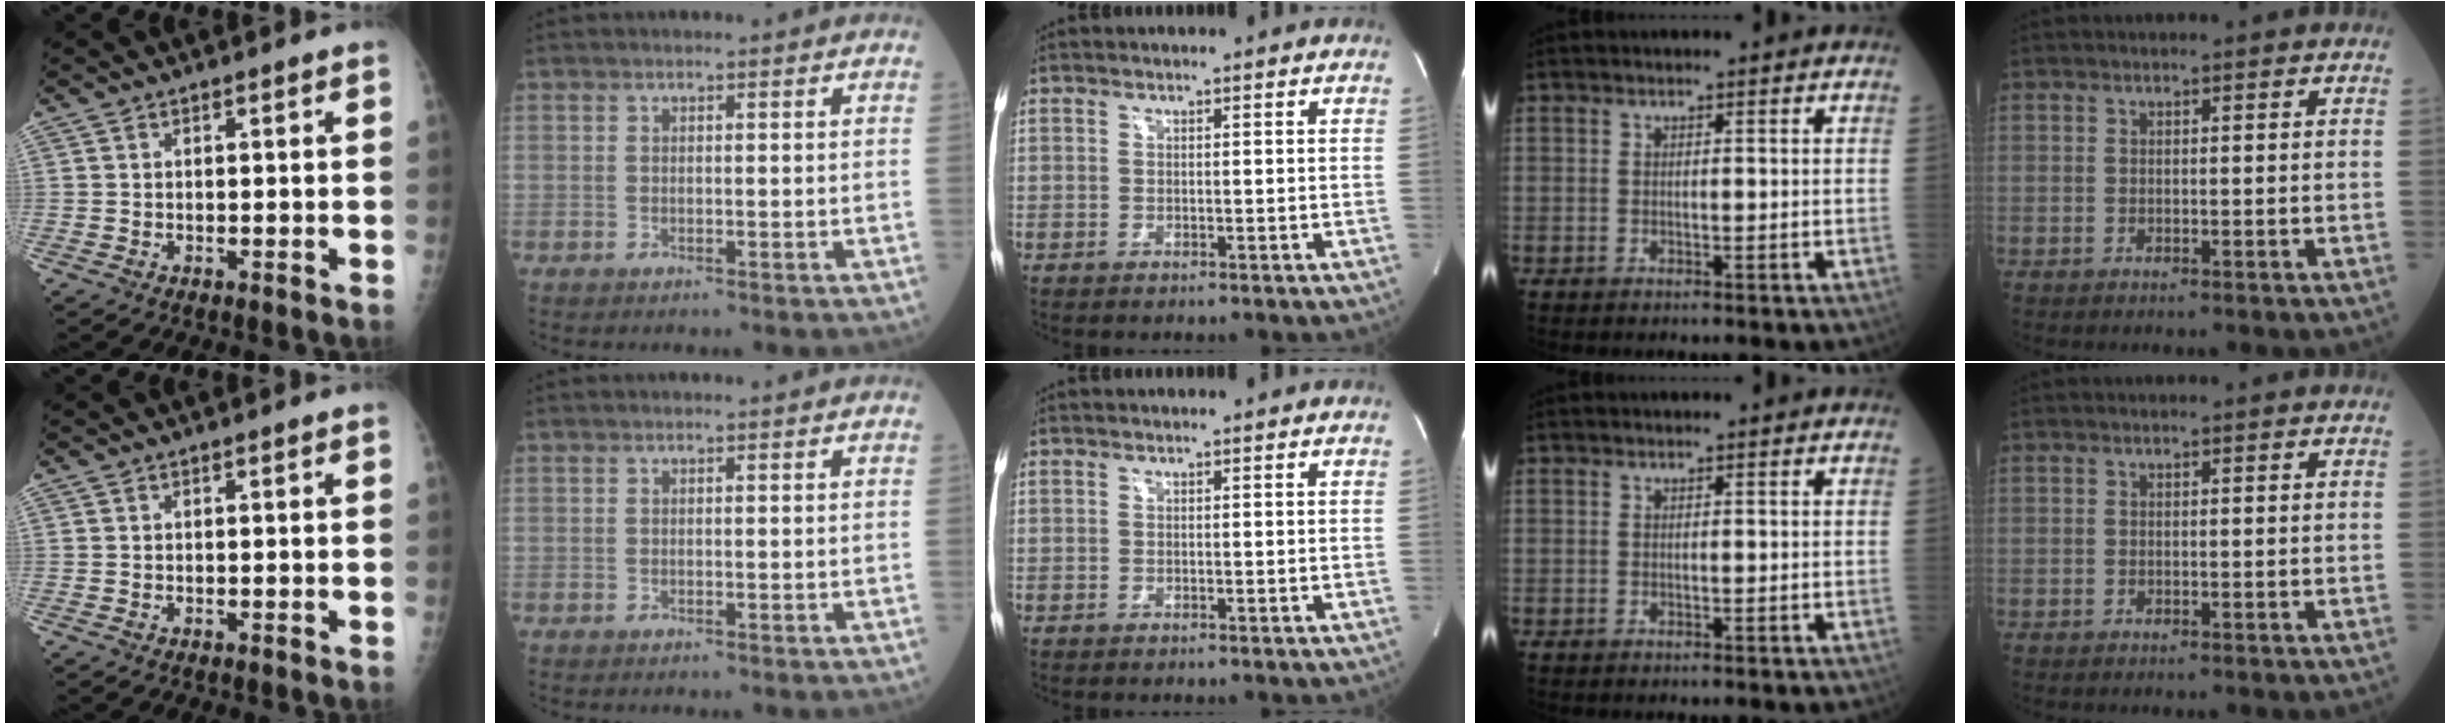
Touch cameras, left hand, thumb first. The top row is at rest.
{}